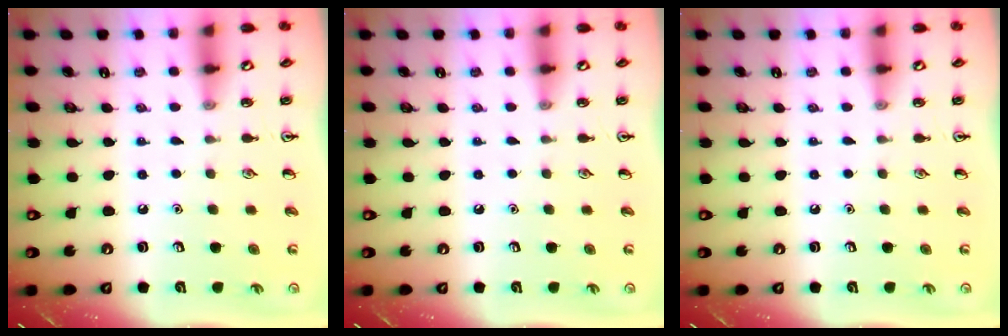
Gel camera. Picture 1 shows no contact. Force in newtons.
{"total": 0.0}
{"total": 0.0}